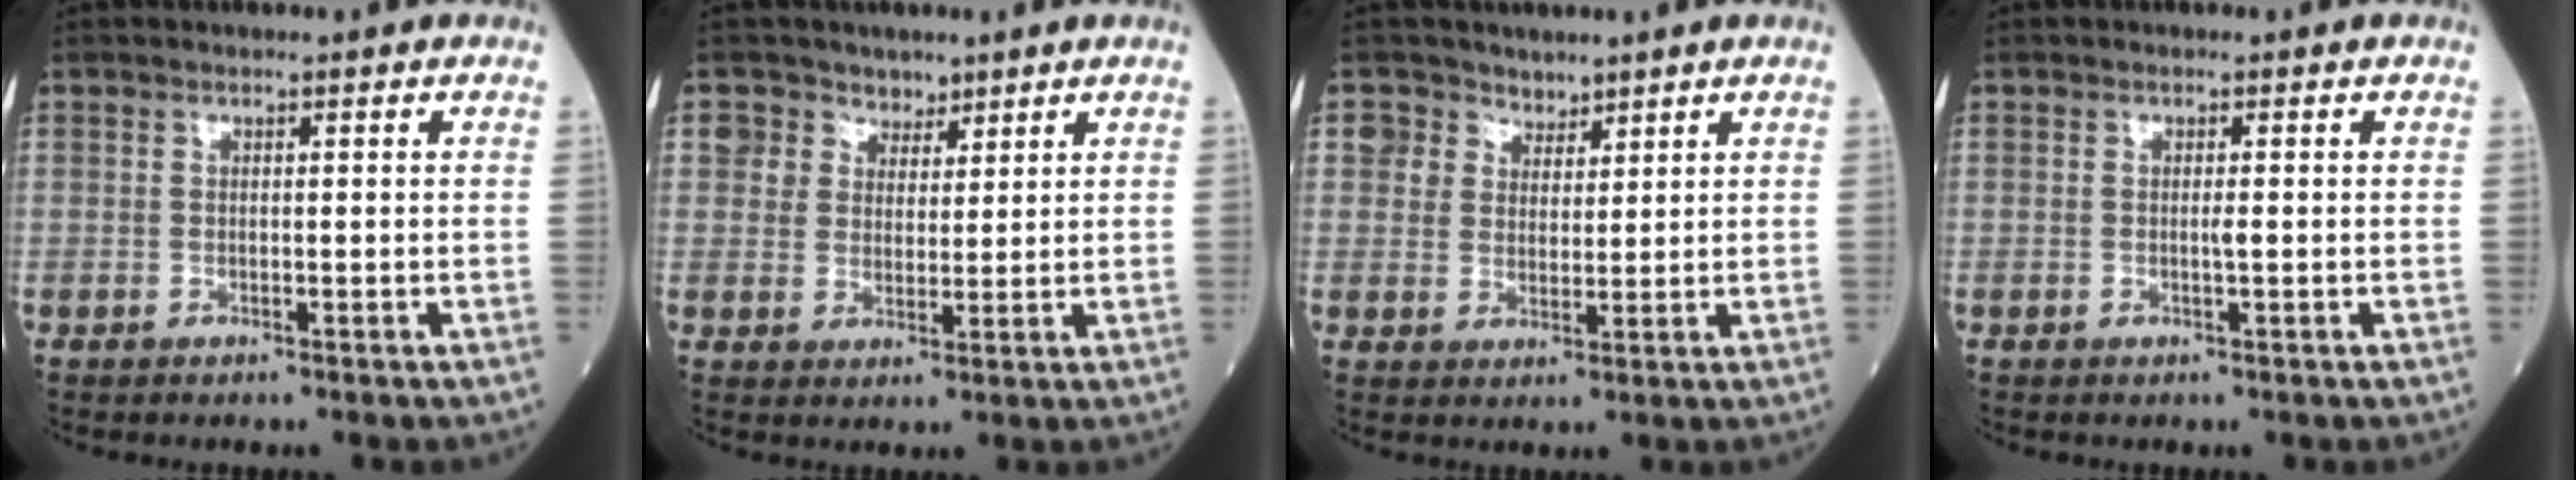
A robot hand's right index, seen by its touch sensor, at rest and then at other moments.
{"total": 4.3, "force": [2.9, 3.1, -0.6], "torque": [0.027, -0.004, 0.043]}
{"total": 3.8, "force": [2.8, 2.5, -0.6], "torque": [0.026, -0.003, 0.044]}
{"total": 0.8, "force": [-0.1, 0.0, 0.8], "torque": [-0.015, 0.000, -0.003]}